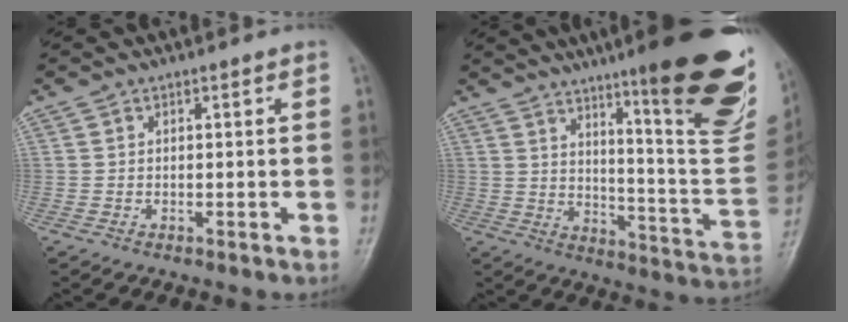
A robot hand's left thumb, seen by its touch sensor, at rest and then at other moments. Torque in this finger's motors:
{"motor_torque": [3.22, 1.46, 1.51, -1.26, 0.36]}